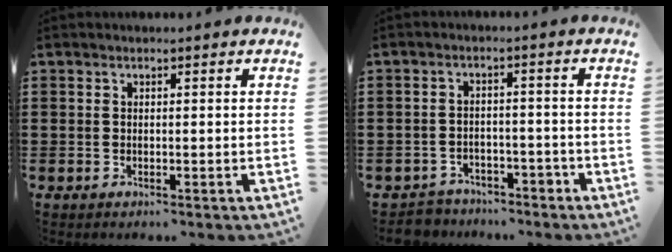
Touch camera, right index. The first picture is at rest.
{"total": 3.1, "force": [-2.9, 1.0, 0.1], "torque": [-0.011, 0.002, -0.059]}